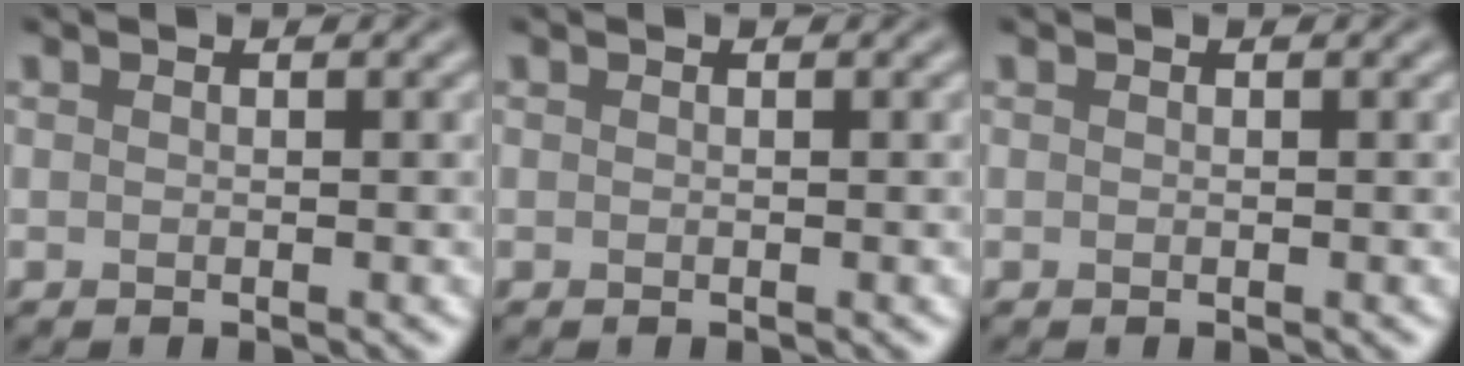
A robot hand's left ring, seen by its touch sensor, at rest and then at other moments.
{"total": 0.0}
{"total": 0.0}